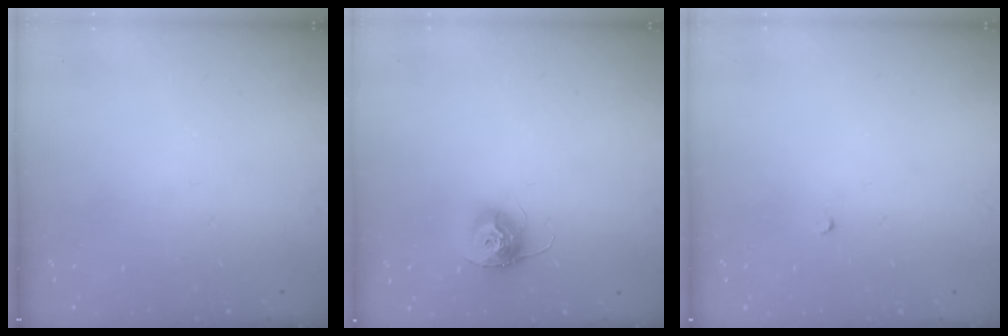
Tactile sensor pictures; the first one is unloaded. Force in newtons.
{"total": 11.2, "press": 11.2, "slide": 0.7}
{"total": 2.0, "press": 2.0, "slide": 0.3}